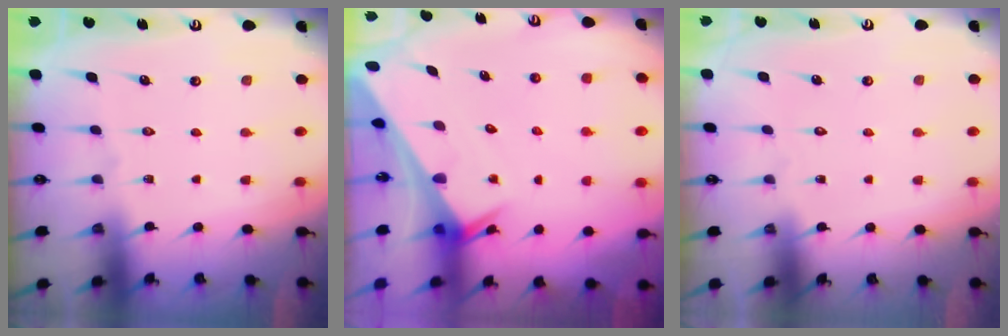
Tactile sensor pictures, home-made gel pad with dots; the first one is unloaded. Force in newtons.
{"total": 2.6, "press": 2.6, "slide": 0.1}
{"total": 1.7, "press": 1.6, "slide": 0.1}